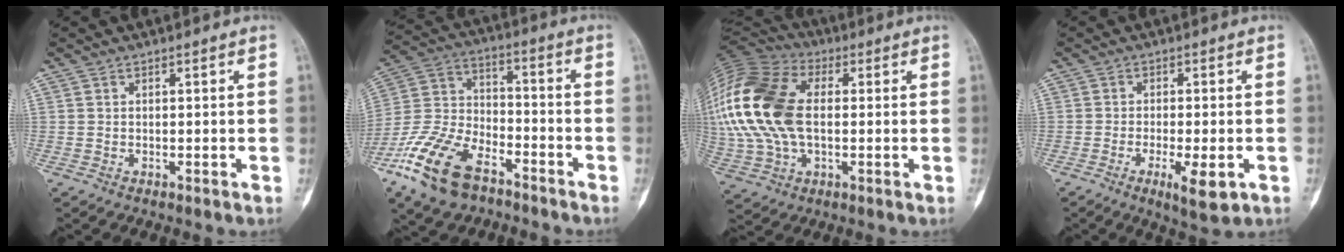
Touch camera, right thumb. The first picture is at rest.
{"total": 17.2, "force": [-10.5, 8.9, 10.3], "torque": [-0.211, 0.053, -0.204]}
{"total": 23.0, "force": [1.7, 13.8, 18.4], "torque": [-0.424, 0.010, 0.027]}
{"total": 6.2, "force": [-2.4, 1.7, 5.5], "torque": [-0.092, -0.009, -0.036]}